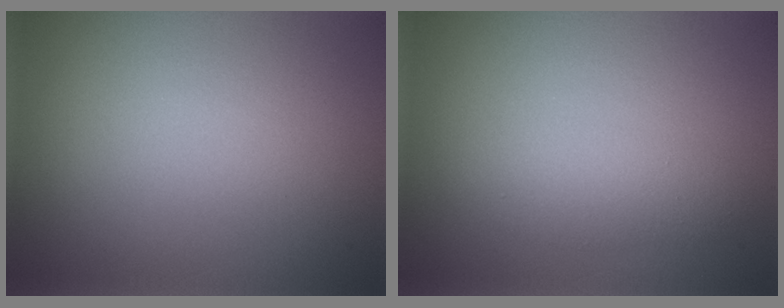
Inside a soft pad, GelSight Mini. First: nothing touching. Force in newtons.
{"total": 2.4, "press": 2.4, "slide": 0.0}